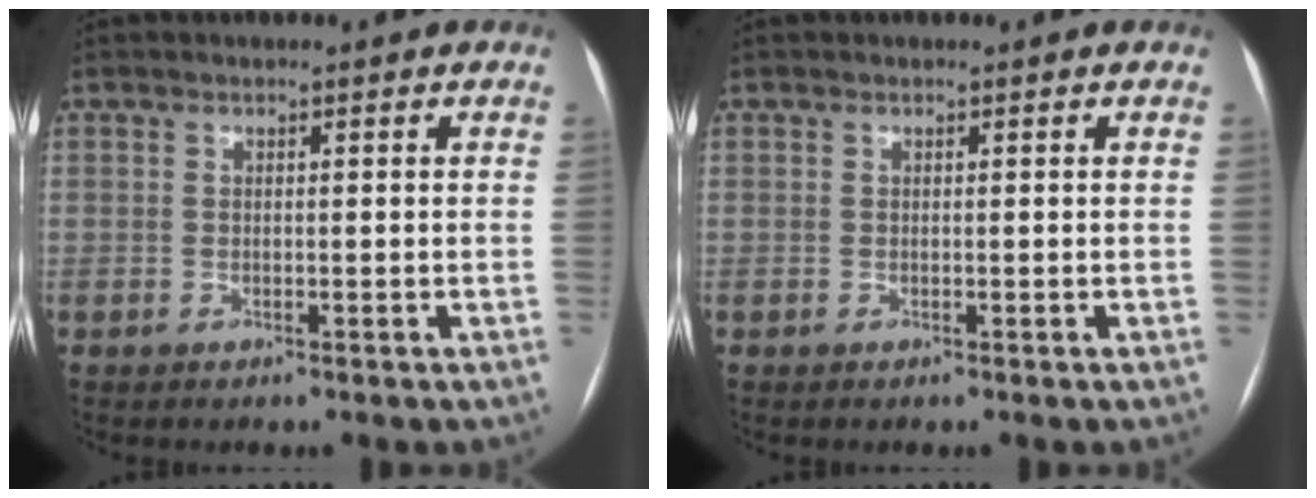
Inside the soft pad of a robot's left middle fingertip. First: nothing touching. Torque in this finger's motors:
{"motor_torque": [0.01, -0.19, 0.01, 0.00]}